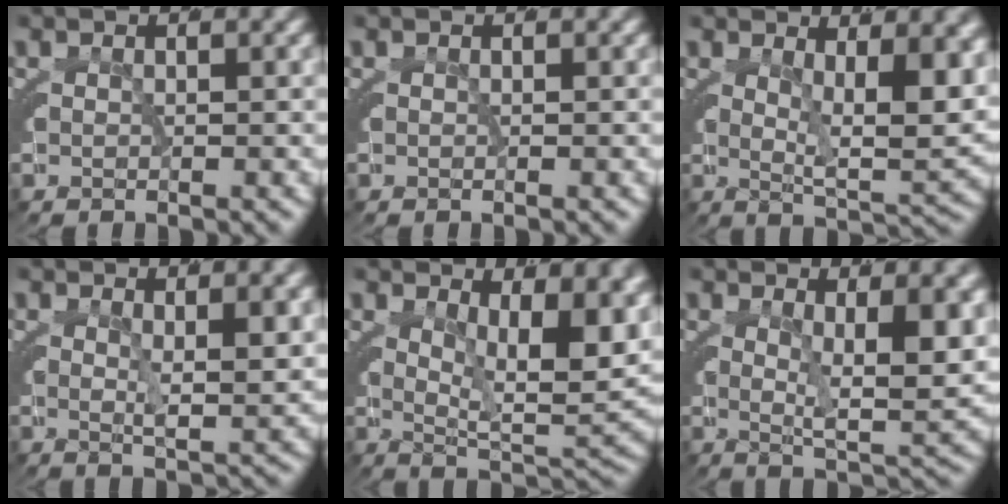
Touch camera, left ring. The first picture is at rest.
{"total": 0.0}
{"total": 6.8, "force": [2.1, 1.4, 6.3], "torque": [-0.080, -0.016, 0.038]}
{"total": 2.5, "force": [1.1, -0.5, 2.2], "torque": [-0.032, -0.016, 0.026]}
{"total": 8.7, "force": [2.6, 2.7, 7.8], "torque": [-0.093, -0.011, 0.043]}
{"total": 6.3, "force": [1.7, 1.1, 5.9], "torque": [-0.078, -0.016, 0.033]}